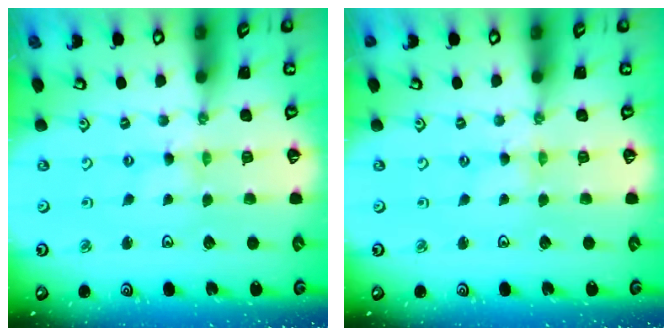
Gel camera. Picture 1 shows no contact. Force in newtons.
{"total": 0.0}